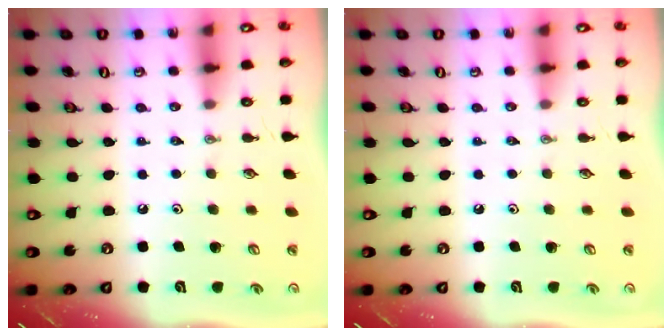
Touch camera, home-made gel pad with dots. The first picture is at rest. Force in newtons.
{"total": 0.0}